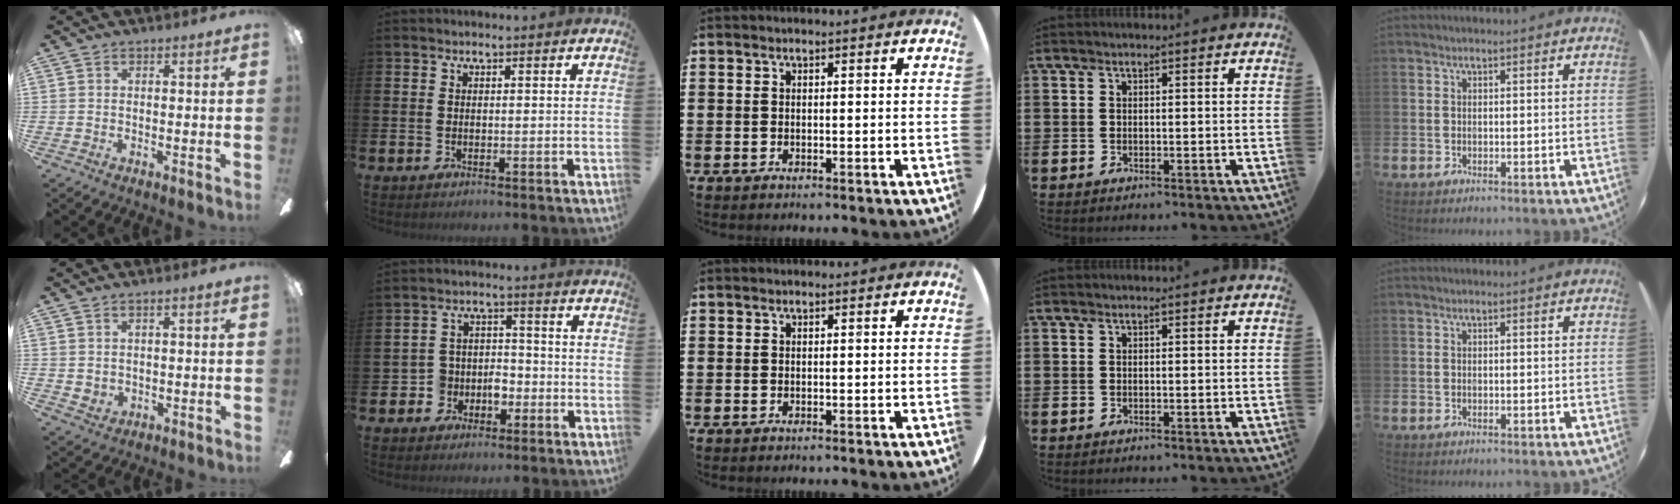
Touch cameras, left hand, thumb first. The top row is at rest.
{"thumb": {"total": 2.2, "force": [1.3, 1.6, 0.9], "torque": [-0.013, -0.005, 0.021]}, "index": {"total": 4.2, "force": [-1.7, 3.8, 0.6], "torque": [-0.033, 0.008, -0.037]}}